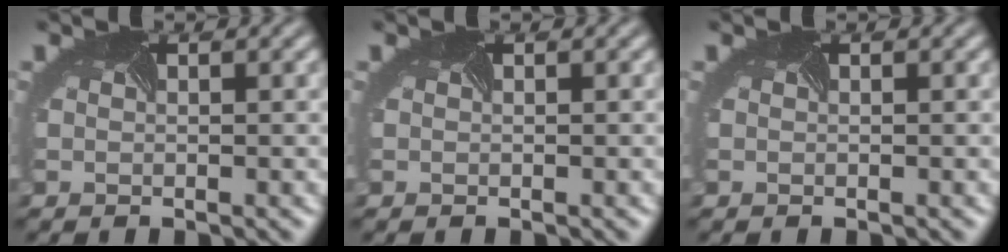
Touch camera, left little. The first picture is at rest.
{"total": 0.0}
{"total": 0.0}